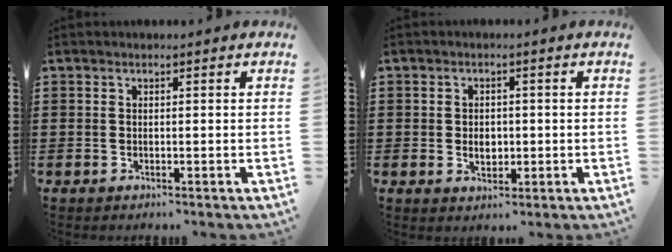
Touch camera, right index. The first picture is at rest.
{"total": 2.8, "force": [-0.3, 2.0, 1.9], "torque": [-0.032, 0.002, -0.009]}